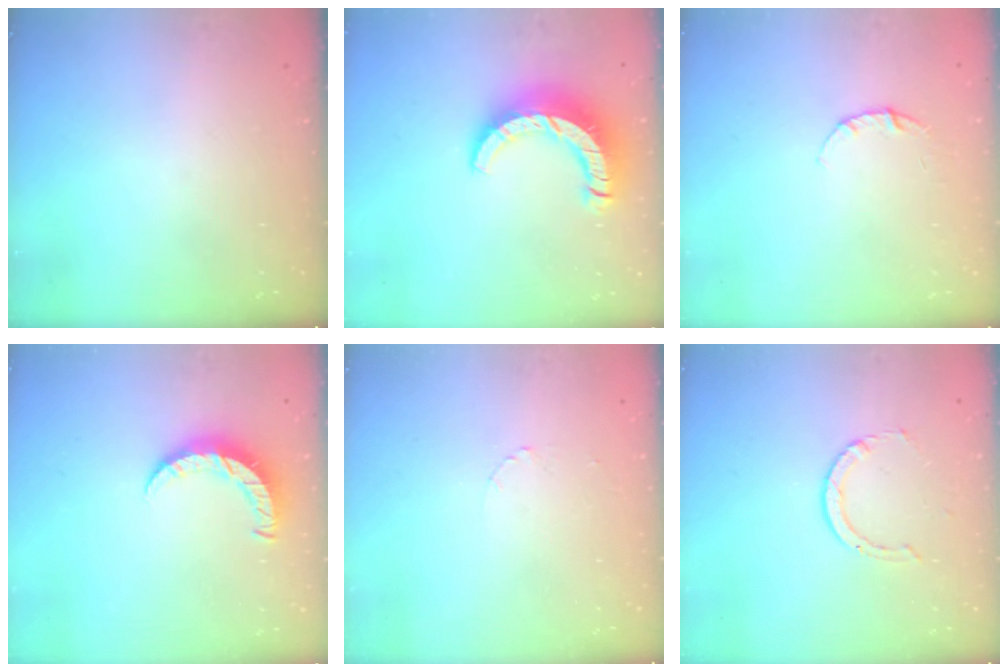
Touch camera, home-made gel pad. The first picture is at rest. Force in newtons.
{"total": 12.2, "press": 12.1, "slide": 1.3}
{"total": 3.8, "press": 3.8, "slide": 0.4}
{"total": 7.5, "press": 7.4, "slide": 0.4}
{"total": 1.3, "press": 1.3, "slide": 0.1}
{"total": 3.3, "press": 3.3, "slide": 0.3}